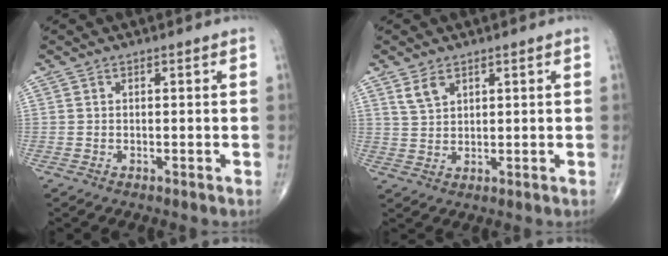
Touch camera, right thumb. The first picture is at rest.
{"total": 3.5, "force": [2.2, 2.0, 1.9], "torque": [-0.032, -0.009, 0.050]}